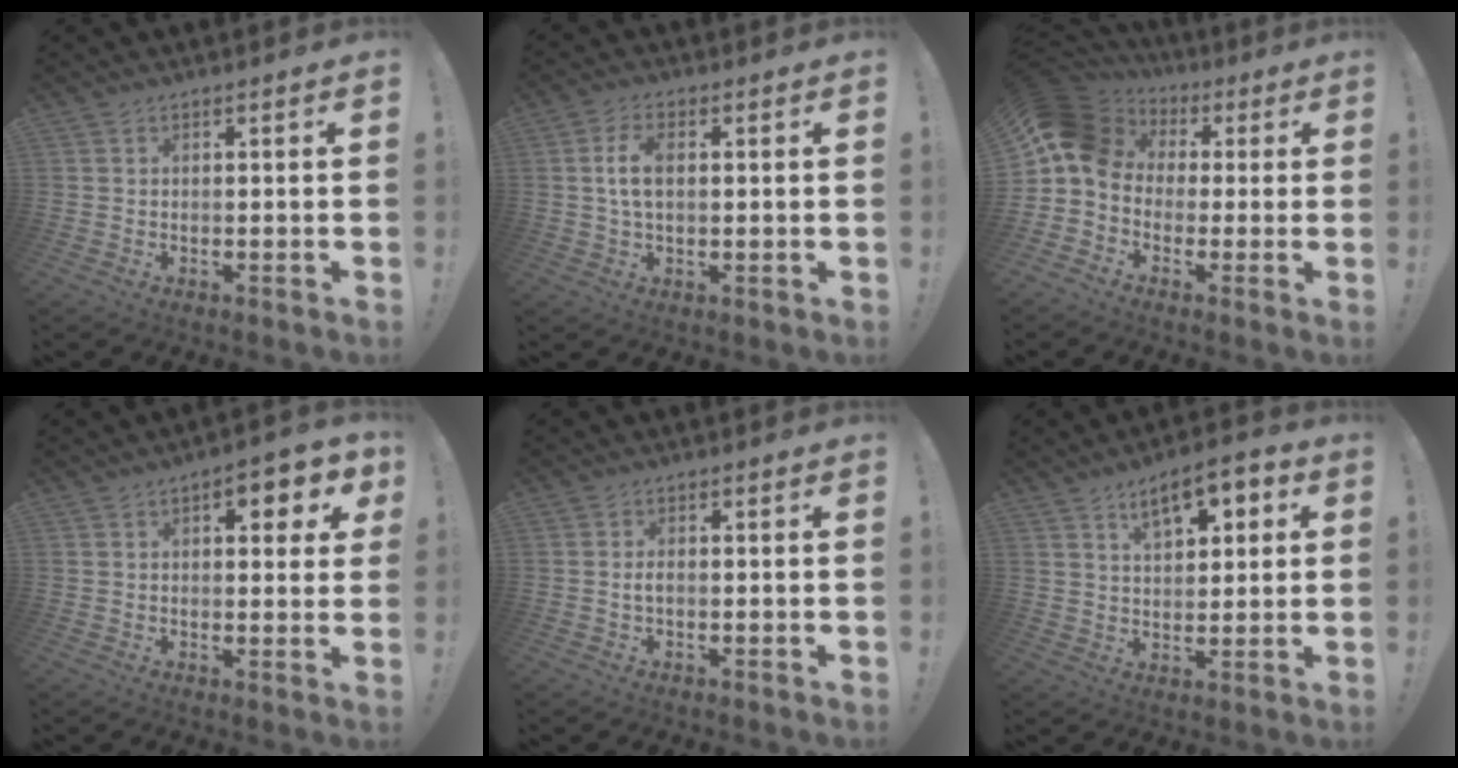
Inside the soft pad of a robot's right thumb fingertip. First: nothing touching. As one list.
[{"total": 6.7, "force": [1.0, 3.7, 5.4], "torque": [-0.101, 0.001, 0.015]}, {"total": 11.8, "force": [2.3, 9.6, 6.4], "torque": [-0.111, 0.001, 0.050]}, {"total": 7.0, "force": [2.8, 3.4, 5.5], "torque": [-0.055, -0.008, 0.040]}, {"total": 1.5, "force": [-0.5, 0.8, 1.1], "torque": [-0.022, 0.005, -0.009]}, {"total": 9.7, "force": [4.7, 4.8, 7.0], "torque": [-0.097, -0.013, 0.079]}]